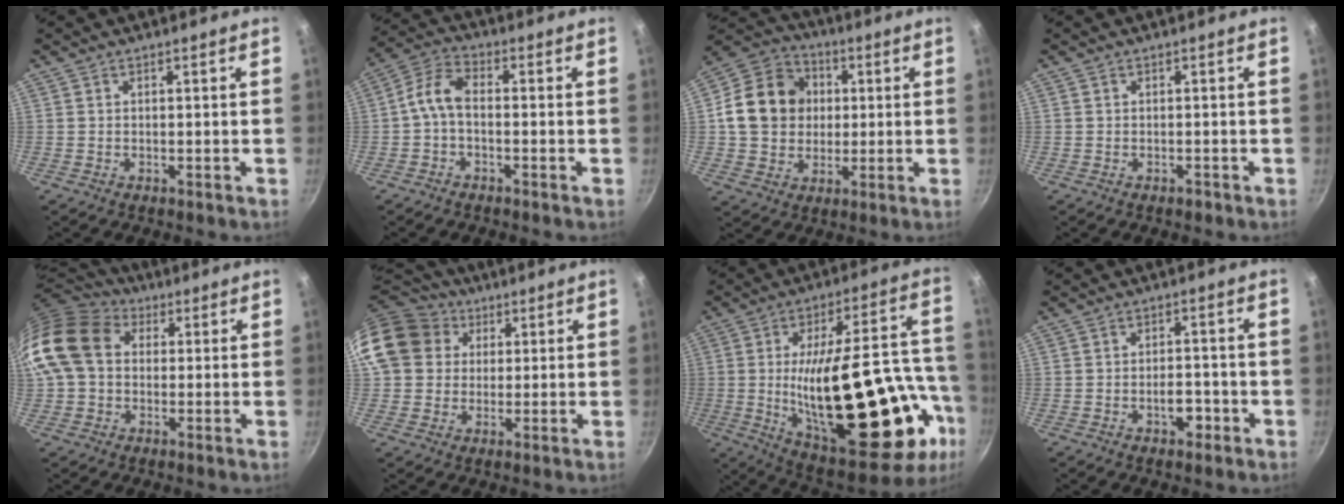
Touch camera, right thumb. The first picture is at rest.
{"total": 5.2, "force": [-1.3, 2.6, 4.3], "torque": [-0.096, 0.029, -0.037]}
{"total": 15.4, "force": [1.7, 13.1, 7.8], "torque": [-0.109, 0.019, 0.023]}
{"total": 0.9, "force": [-0.5, 0.5, 0.4], "torque": [-0.004, 0.006, -0.004]}
{"total": 16.0, "force": [2.8, 12.2, 9.9], "torque": [-0.181, 0.032, 0.037]}
{"total": 17.0, "force": [5.2, 14.3, 7.6], "torque": [-0.143, 0.028, 0.088]}
{"total": 35.1, "force": [-7.4, 14.4, 31.1], "torque": [-0.430, 0.022, -0.080]}
{"total": 4.2, "force": [-1.7, 2.4, 2.9], "torque": [-0.023, 0.014, -0.025]}